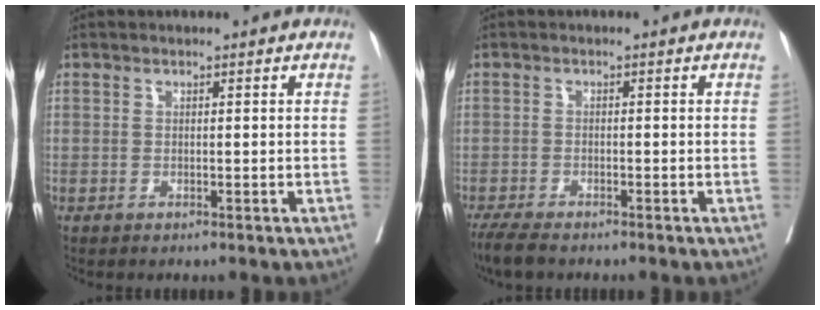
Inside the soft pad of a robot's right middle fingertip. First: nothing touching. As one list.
[{"total": 4.2, "force": [-3.5, 0.8, 2.2], "torque": [-0.043, -0.013, -0.059]}]